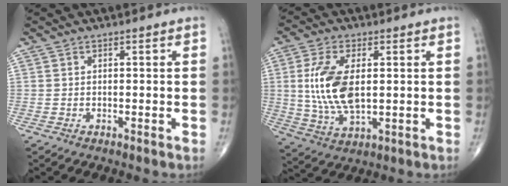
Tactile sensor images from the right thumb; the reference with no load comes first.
{"total": 12.3, "force": [1.3, 6.0, 10.7], "torque": [-0.219, -0.010, 0.032]}